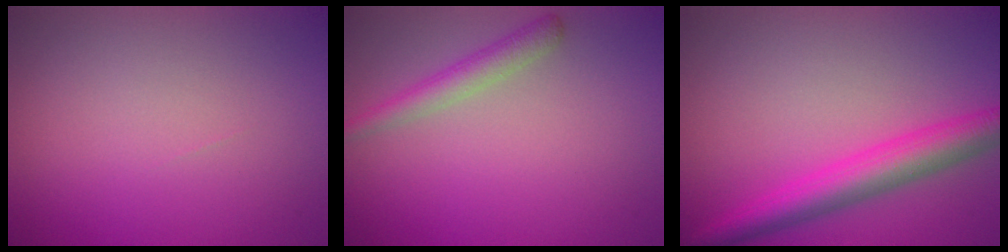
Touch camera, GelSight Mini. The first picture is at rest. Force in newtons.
{"total": 2.2, "press": 2.2, "slide": 0.1}
{"total": 4.8, "press": 4.8, "slide": 0.2}